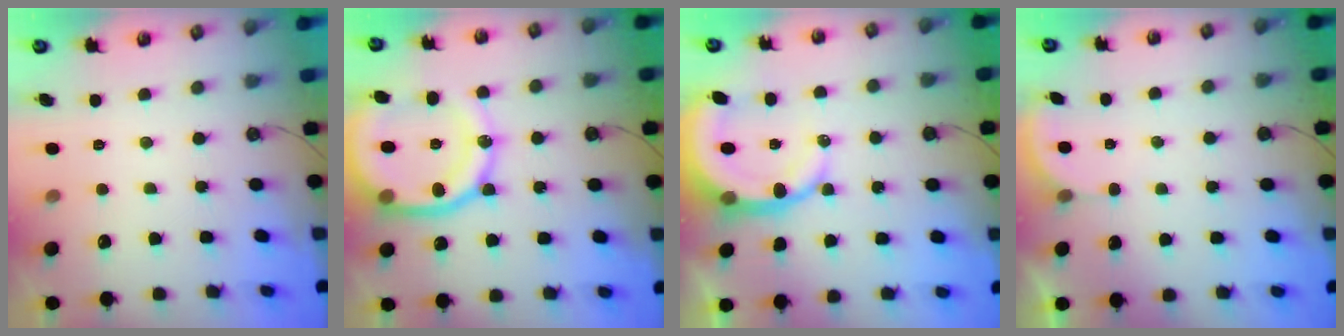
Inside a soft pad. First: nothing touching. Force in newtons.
{"total": 19.2, "press": 19.1, "slide": 1.9}
{"total": 10.1, "press": 10.0, "slide": 1.3}
{"total": 1.4, "press": 1.3, "slide": 0.5}